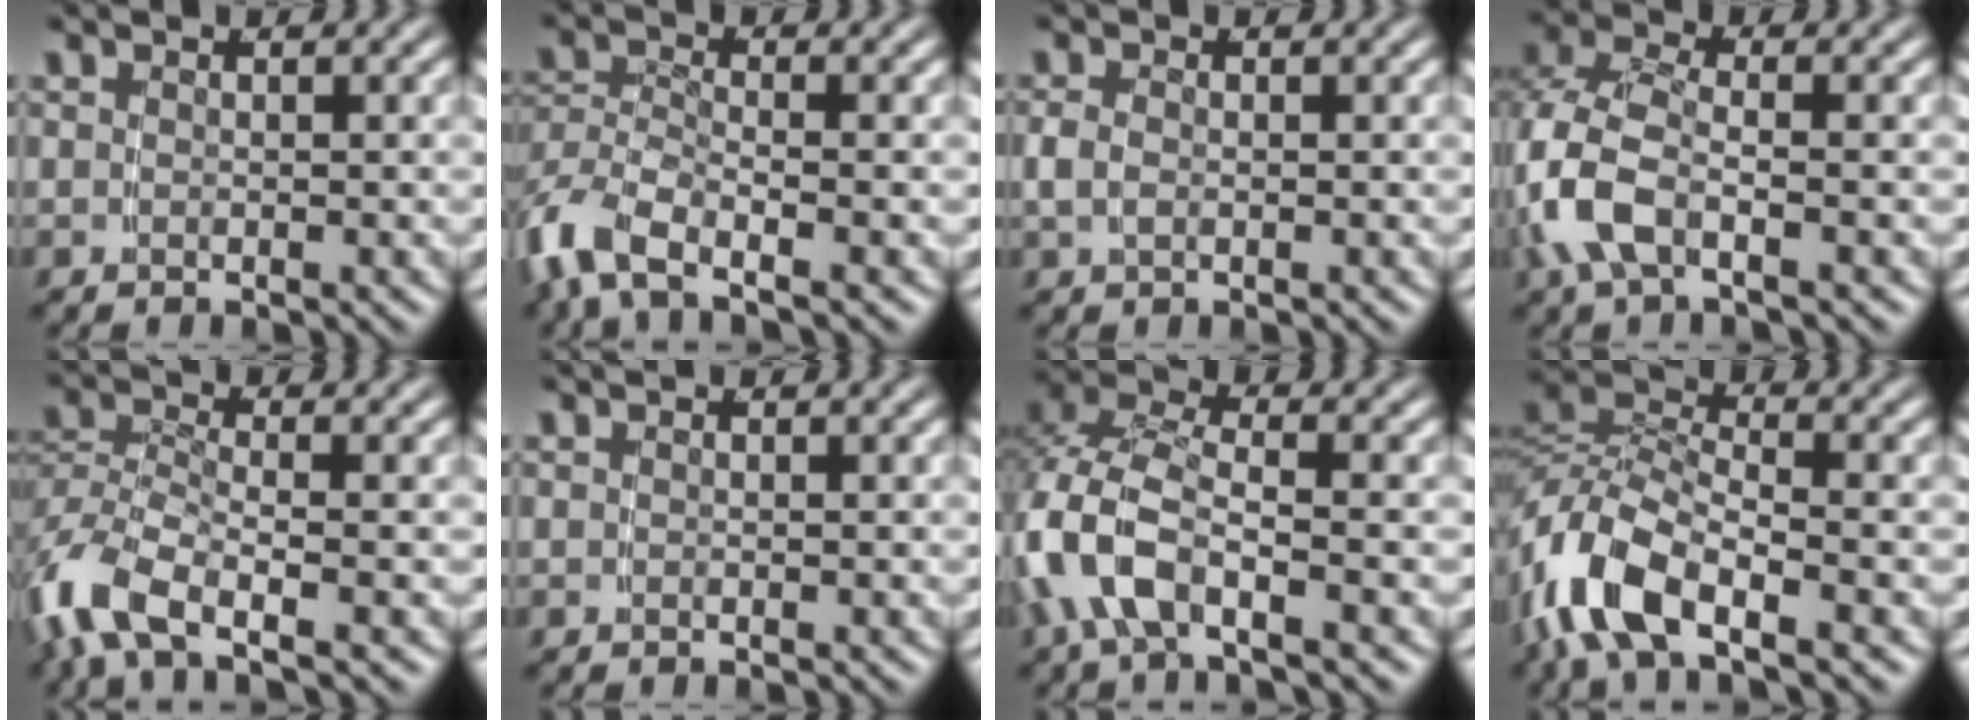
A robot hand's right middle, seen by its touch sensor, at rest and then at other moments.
{"total": 4.3, "force": [-2.8, 1.7, 2.7], "torque": [-0.082, -0.022, -0.042]}
{"total": 1.4, "force": [-0.3, 0.9, 1.0], "torque": [-0.027, -0.006, 0.002]}
{"total": 5.3, "force": [-0.9, 3.3, 4.1], "torque": [-0.122, -0.020, -0.011]}
{"total": 4.7, "force": [-2.7, 1.8, 3.3], "torque": [-0.096, -0.021, -0.038]}
{"total": 0.0}
{"total": 6.4, "force": [-1.2, 4.0, 4.9], "torque": [-0.148, -0.026, -0.008]}
{"total": 6.6, "force": [-2.1, 3.7, 5.0], "torque": [-0.128, -0.022, -0.032]}